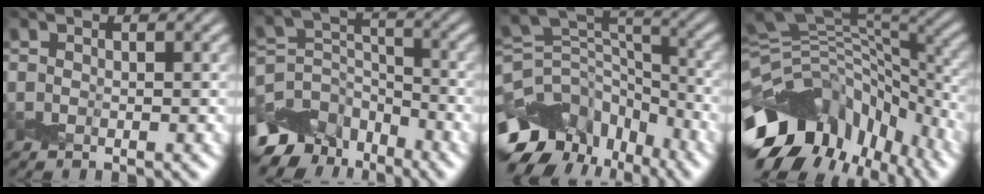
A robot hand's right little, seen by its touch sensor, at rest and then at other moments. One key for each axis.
{"total": 6.9, "fx": -4.5, "fy": 4.4, "fz": 2.8, "tx": -0.044, "ty": 0.002, "tz": -0.098}
{"total": 11.9, "fx": -7.5, "fy": 8.0, "fz": 4.7, "tx": -0.104, "ty": 0.010, "tz": -0.100}
{"total": 13.9, "fx": -8.4, "fy": 8.1, "fz": 7.5, "tx": -0.152, "ty": 0.025, "tz": -0.141}